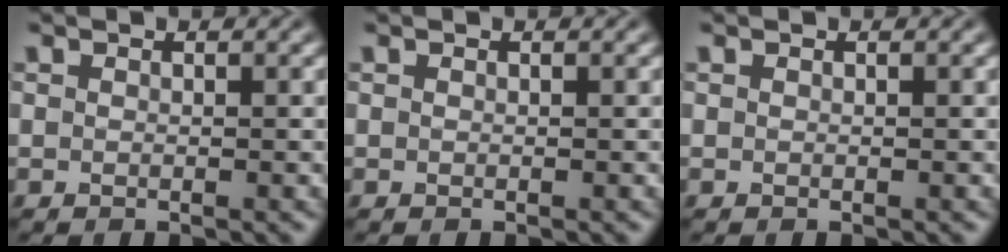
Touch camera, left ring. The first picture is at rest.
{"total": 0.0}
{"total": 0.0}